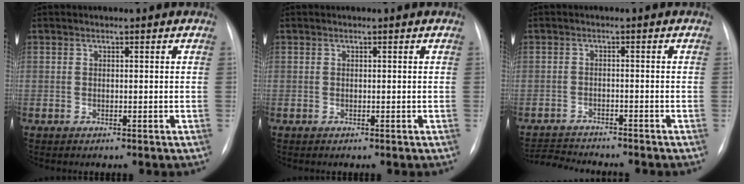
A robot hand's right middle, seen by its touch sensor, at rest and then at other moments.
{"total": 0.0}
{"total": 6.7, "force": [-6.6, 0.1, 1.3], "torque": [-0.019, -0.010, -0.105]}